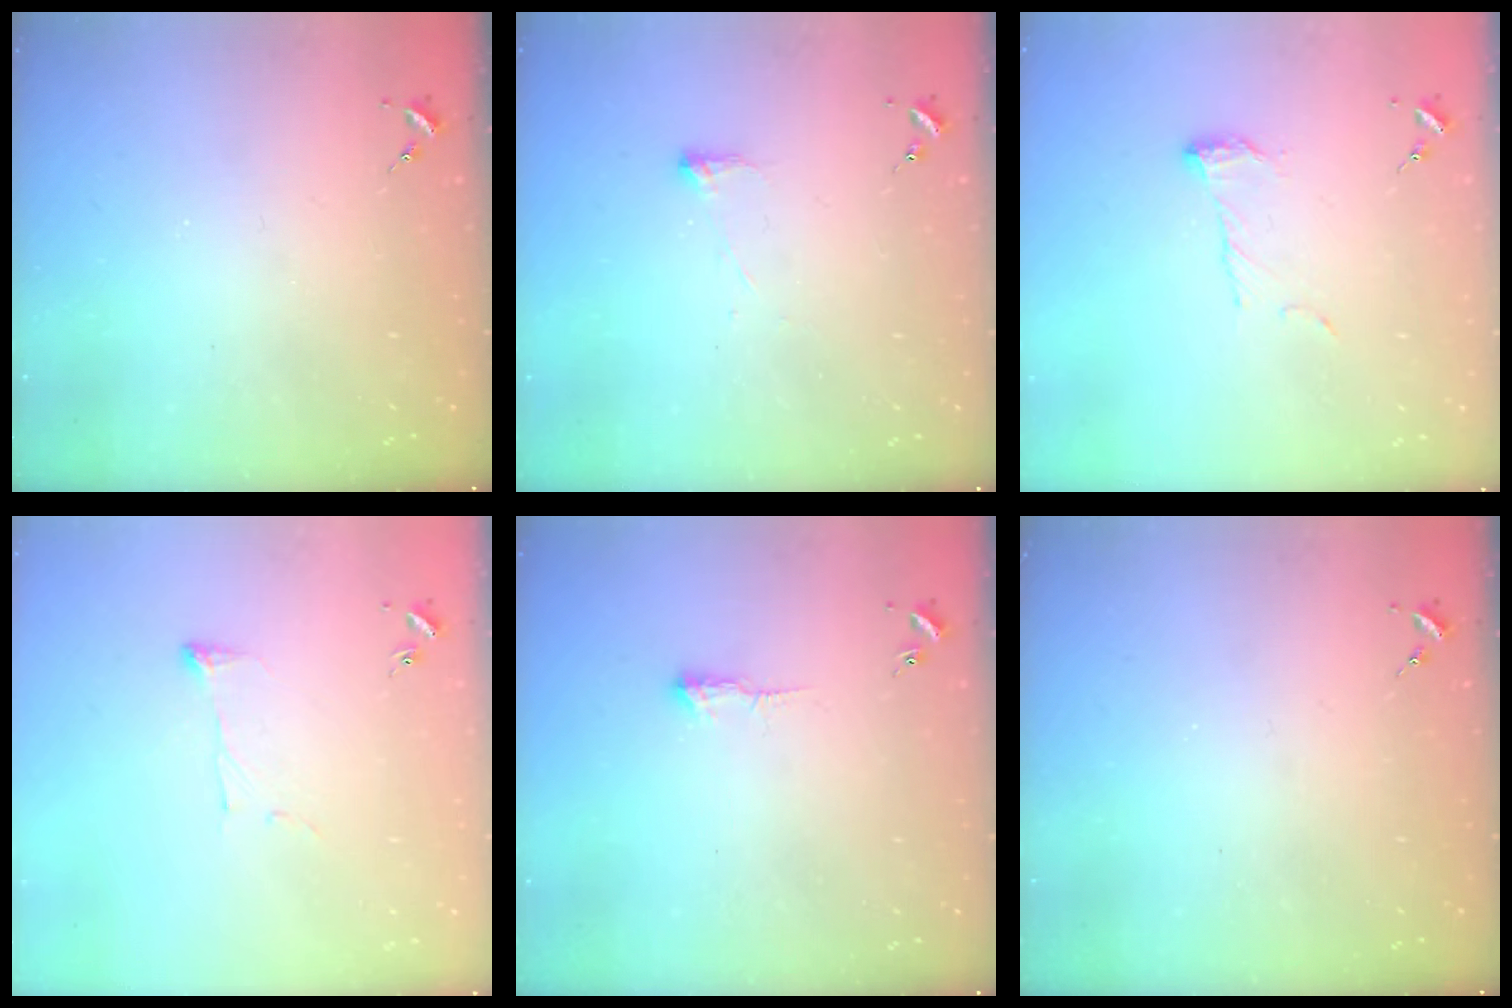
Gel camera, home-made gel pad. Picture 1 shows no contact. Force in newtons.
{"total": 2.8, "press": 2.7, "slide": 0.7}
{"total": 7.6, "press": 7.6, "slide": 0.4}
{"total": 6.4, "press": 6.4, "slide": 0.6}
{"total": 3.6, "press": 3.5, "slide": 0.8}
{"total": 0.0}